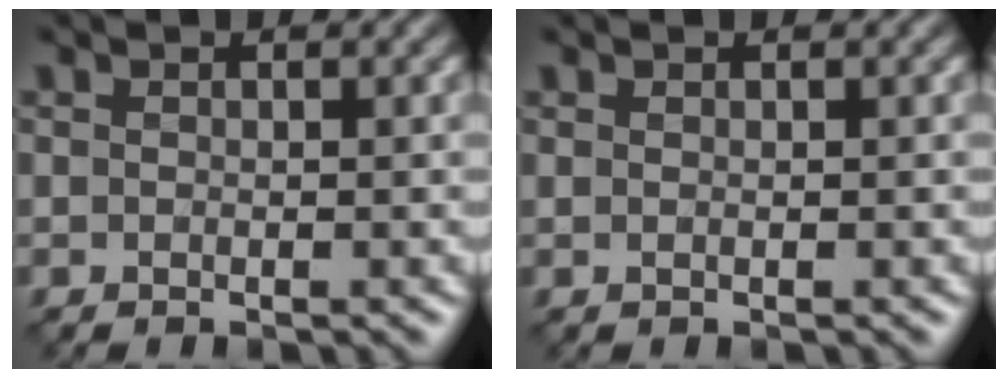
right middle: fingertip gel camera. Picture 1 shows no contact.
{"total": 0.0}